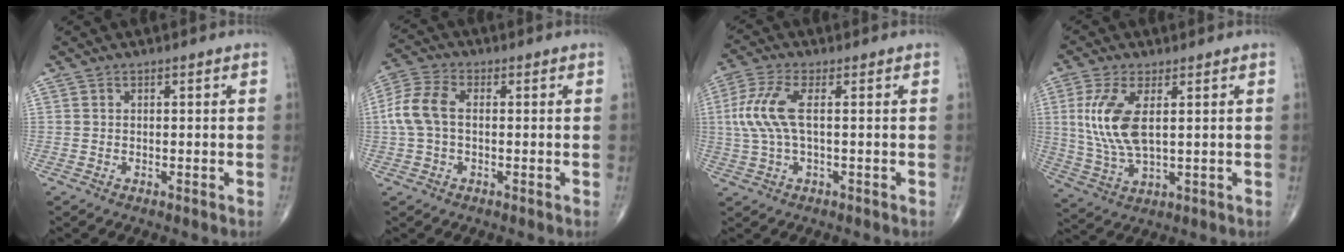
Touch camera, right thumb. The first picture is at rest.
{"total": 7.5, "force": [0.1, 4.6, 5.9], "torque": [-0.141, 0.021, -0.003]}
{"total": 7.7, "force": [1.1, 2.6, 7.2], "torque": [-0.198, 0.010, 0.021]}
{"total": 10.6, "force": [2.0, 4.5, 9.4], "torque": [-0.213, -0.008, 0.048]}